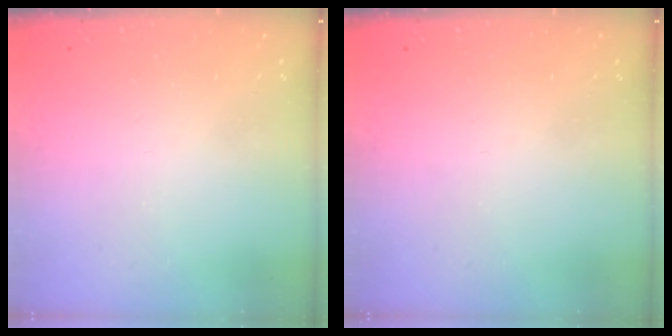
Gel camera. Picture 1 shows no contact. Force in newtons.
{"total": 0.0}